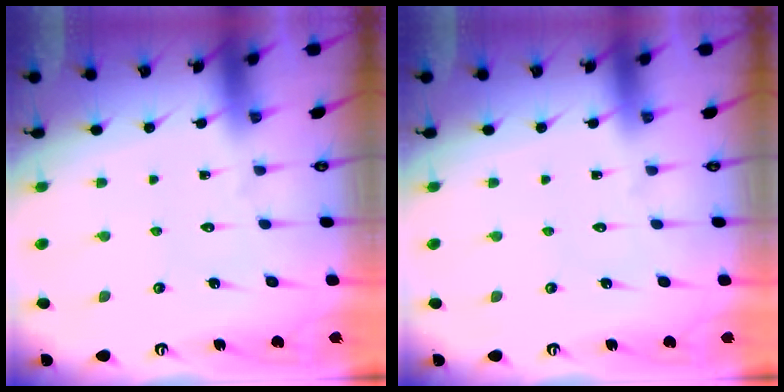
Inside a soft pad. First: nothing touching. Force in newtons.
{"total": 0.0}